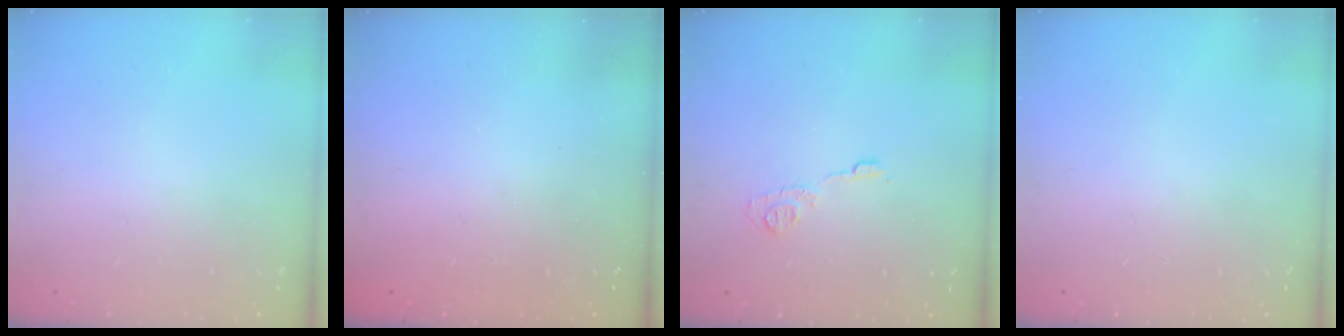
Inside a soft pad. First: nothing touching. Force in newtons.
{"total": 2.5, "press": 2.4, "slide": 0.7}
{"total": 6.0, "press": 6.0, "slide": 0.2}
{"total": 0.0}